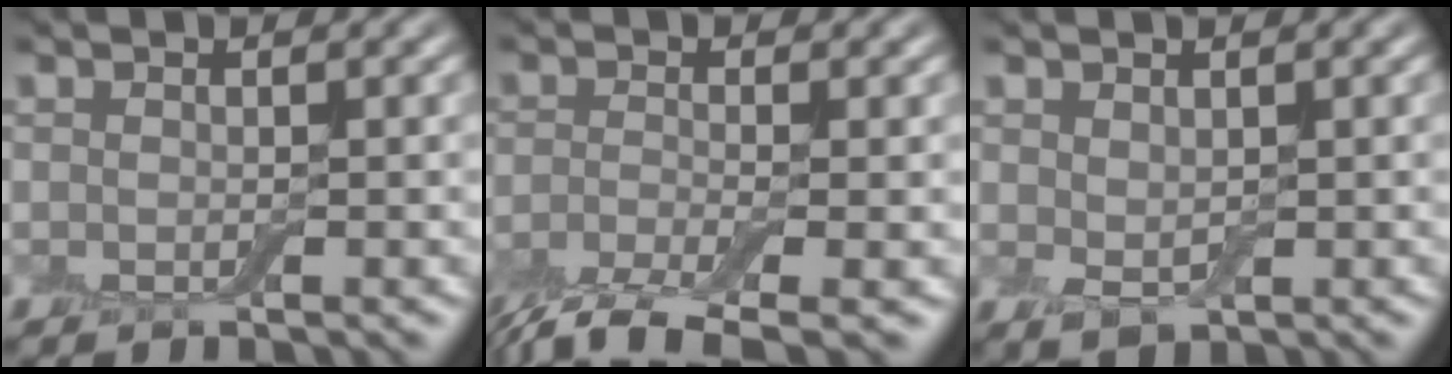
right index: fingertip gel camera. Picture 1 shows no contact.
{"total": 5.3, "force": [-3.6, 1.5, 3.6], "torque": [-0.069, -0.012, -0.076]}
{"total": 1.6, "force": [0.6, 1.0, 1.1], "torque": [-0.023, -0.002, 0.018]}